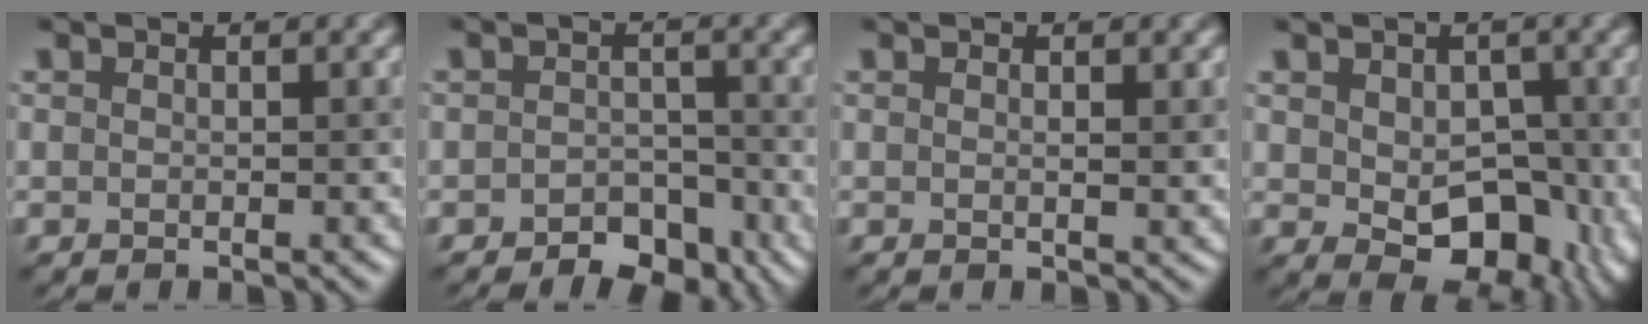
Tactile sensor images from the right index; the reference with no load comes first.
{"total": 3.5, "force": [-2.3, 2.1, 1.7], "torque": [-0.019, 0.001, -0.038]}
{"total": 1.0, "force": [0.4, 0.2, 0.9], "torque": [-0.014, 0.000, 0.004]}
{"total": 7.5, "force": [-0.6, 5.1, 5.5], "torque": [-0.076, -0.019, 0.001]}